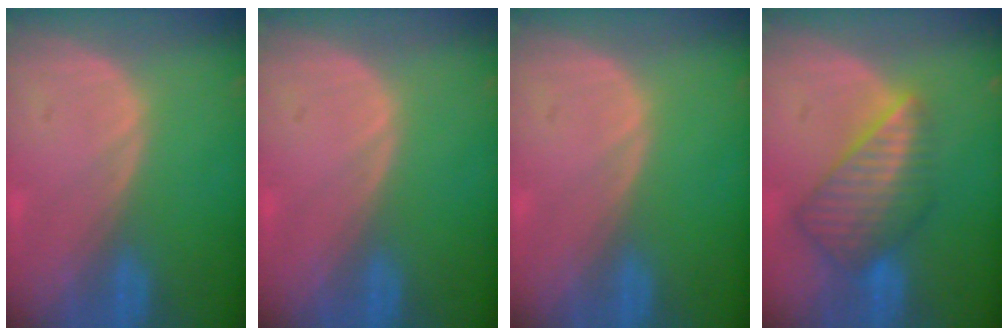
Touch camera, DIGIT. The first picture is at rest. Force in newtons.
{"total": 0.0}
{"total": 0.0}
{"total": 8.7, "press": 7.6, "slide": 4.3}